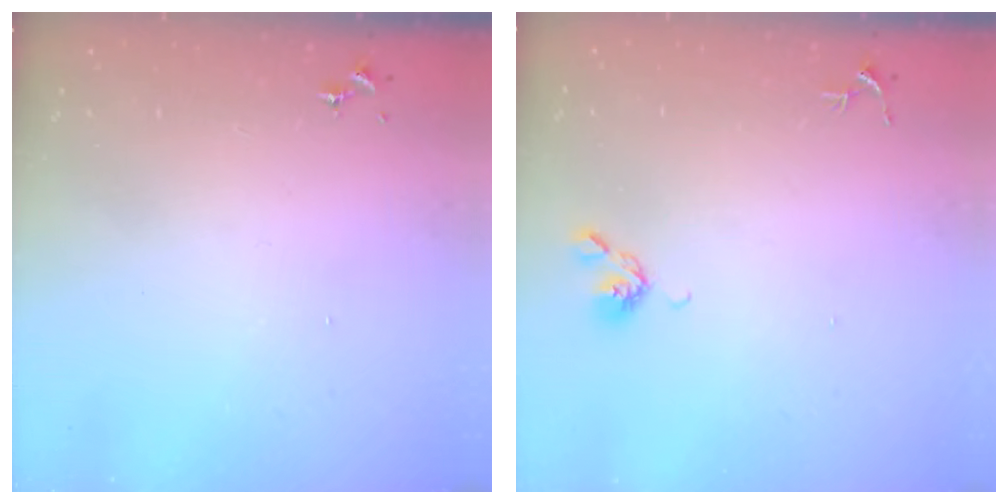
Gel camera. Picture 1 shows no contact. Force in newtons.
{"total": 4.4, "press": 4.3, "slide": 0.9}